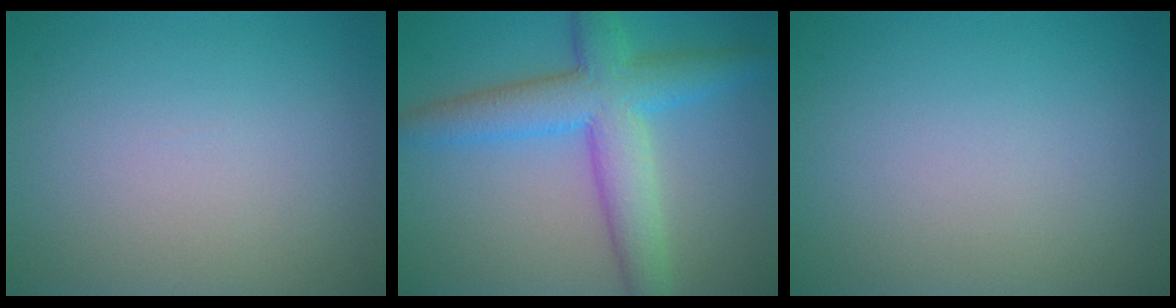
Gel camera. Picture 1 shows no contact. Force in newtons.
{"total": 7.2, "press": 7.2, "slide": 0.2}
{"total": 0.0}